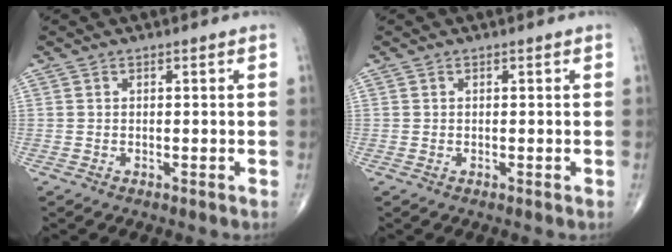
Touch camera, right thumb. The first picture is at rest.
{"total": 0.0}